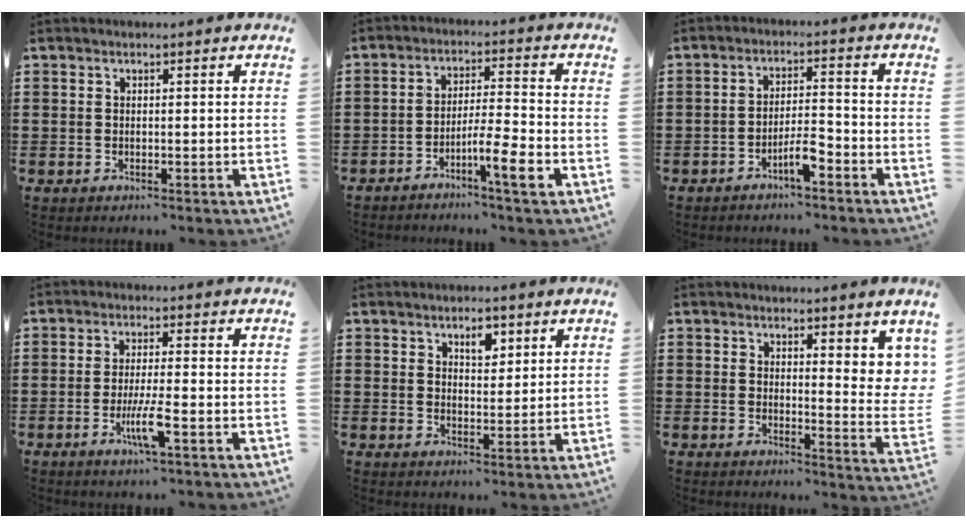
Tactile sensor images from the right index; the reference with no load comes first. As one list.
[{"total": 6.7, "force": [-3.9, 0.4, 5.4], "torque": [-0.093, -0.001, -0.069]}, {"total": 4.8, "force": [-3.1, 1.1, 3.5], "torque": [-0.073, 0.004, -0.061]}, {"total": 5.3, "force": [-2.3, 0.3, 4.8], "torque": [-0.091, -0.014, -0.042]}, {"total": 3.5, "force": [2.2, 1.8, 2.1], "torque": [-0.023, -0.002, 0.033]}, {"total": 3.6, "force": [2.9, 0.8, 1.9], "torque": [-0.034, -0.013, 0.049]}]